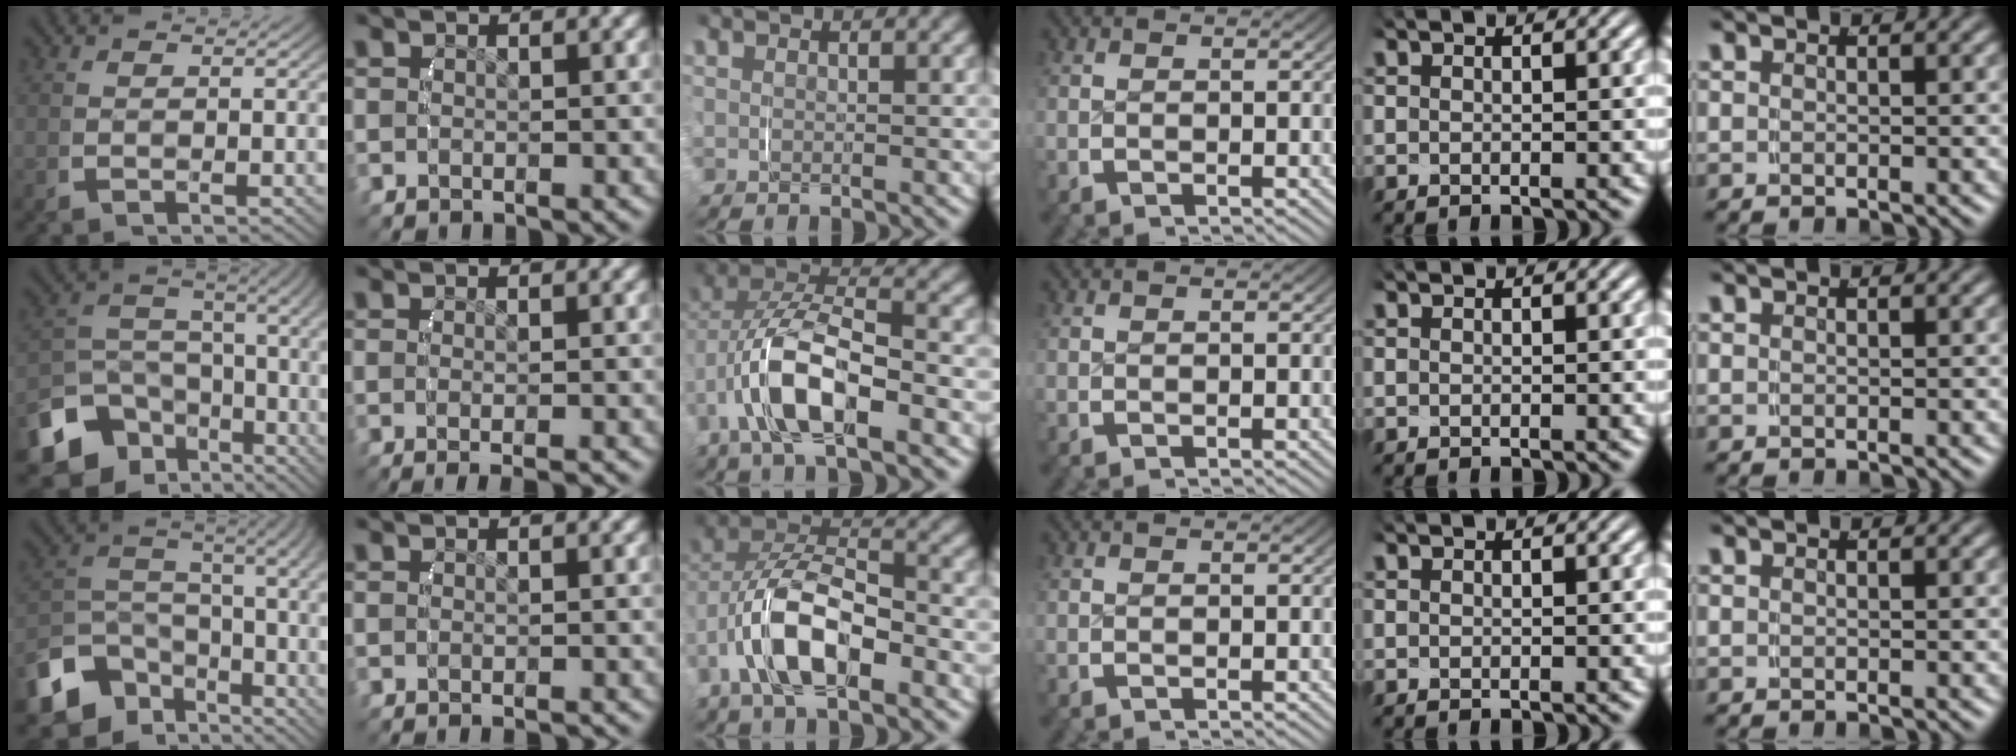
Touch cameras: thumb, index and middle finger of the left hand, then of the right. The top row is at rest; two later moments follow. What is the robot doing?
{"motion": "grasp_and_lifting", "object": "towel"}